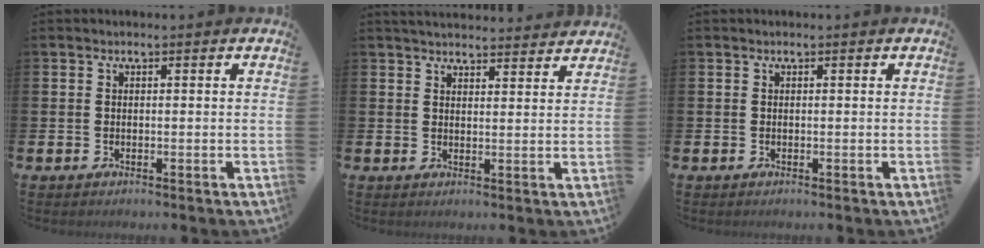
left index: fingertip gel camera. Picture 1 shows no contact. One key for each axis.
{"total": 3.8, "fx": 3.7, "fy": 0.4, "fz": 0.4, "tx": -0.005, "ty": -0.022, "tz": 0.066}
{"total": 0.0}